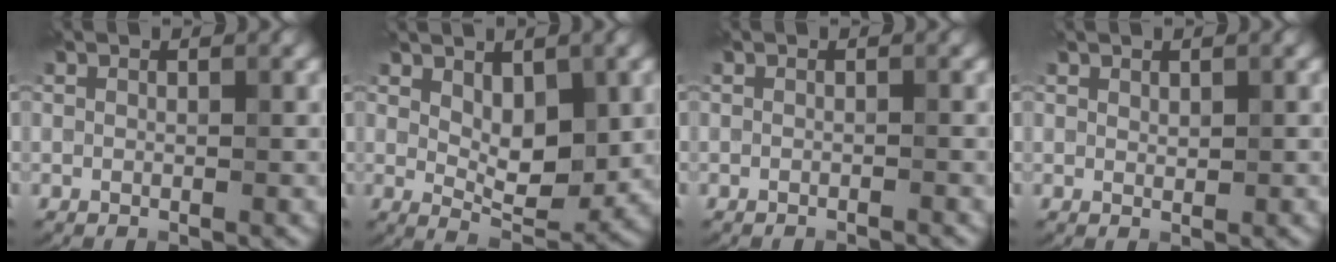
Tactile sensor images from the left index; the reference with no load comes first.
{"total": 5.2, "force": [1.3, 2.5, 4.3], "torque": [-0.074, -0.008, 0.028]}
{"total": 1.0, "force": [-0.9, 0.2, 0.5], "torque": [-0.004, -0.001, -0.024]}
{"total": 0.6, "force": [0.5, 0.2, 0.3], "torque": [-0.009, -0.001, 0.011]}